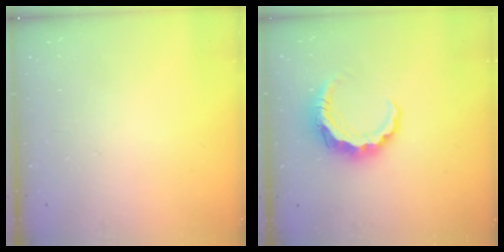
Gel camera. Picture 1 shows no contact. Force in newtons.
{"total": 8.0, "press": 8.0, "slide": 0.7}